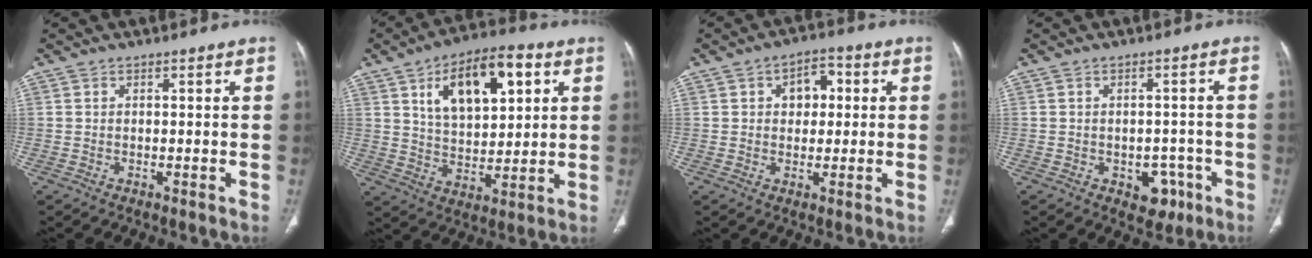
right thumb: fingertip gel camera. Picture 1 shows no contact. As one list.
[{"total": 16.4, "force": [6.4, 8.2, 12.7], "torque": [-0.171, -0.006, 0.107]}, {"total": 6.2, "force": [1.3, 4.3, 4.3], "torque": [-0.035, 0.011, 0.014]}, {"total": 5.4, "force": [-2.5, 3.8, 3.0], "torque": [-0.009, 0.017, -0.025]}]